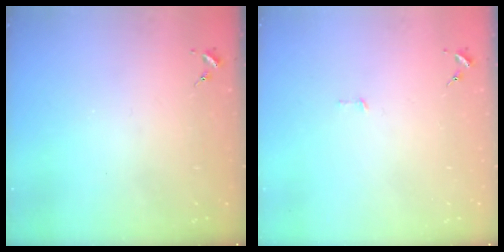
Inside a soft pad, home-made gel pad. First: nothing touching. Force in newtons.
{"total": 2.9, "press": 2.9, "slide": 0.2}